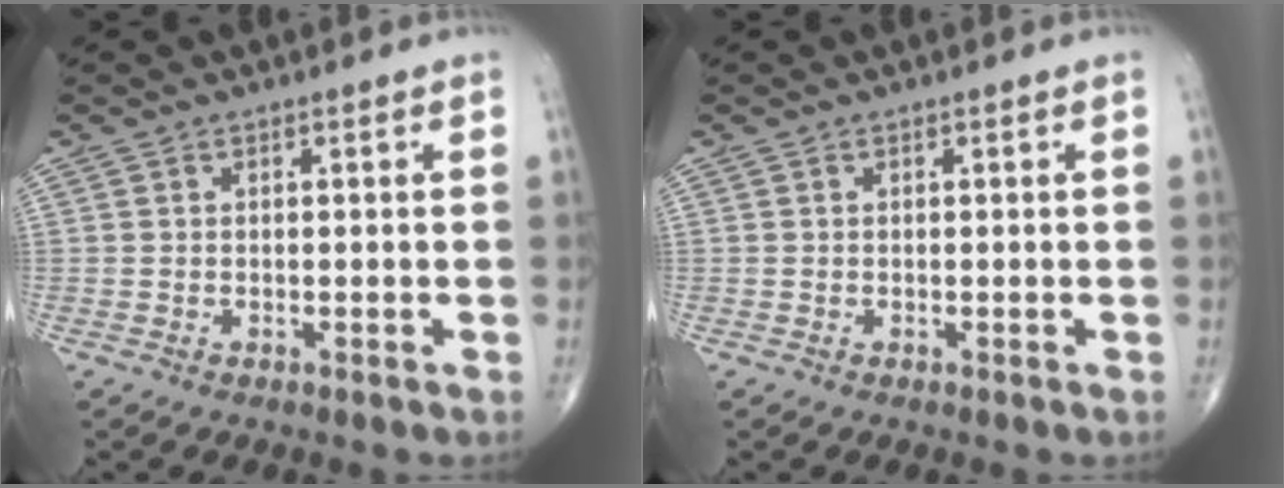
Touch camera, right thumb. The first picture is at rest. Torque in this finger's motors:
{"motor_torque": [-0.02, 0.01, 0.00, 0.01, 0.00]}